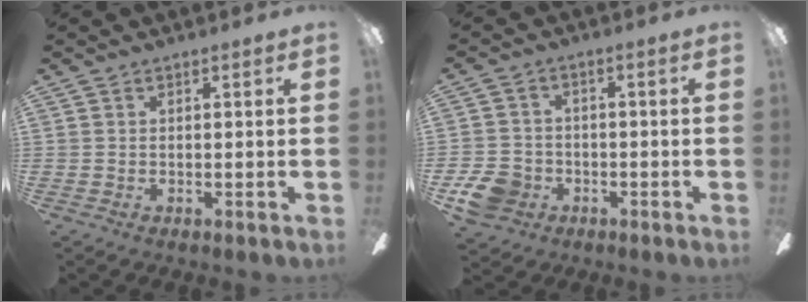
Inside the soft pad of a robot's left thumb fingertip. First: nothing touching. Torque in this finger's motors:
{"motor_torque": [-0.26, 0.28, 0.04, -0.22, 0.00]}